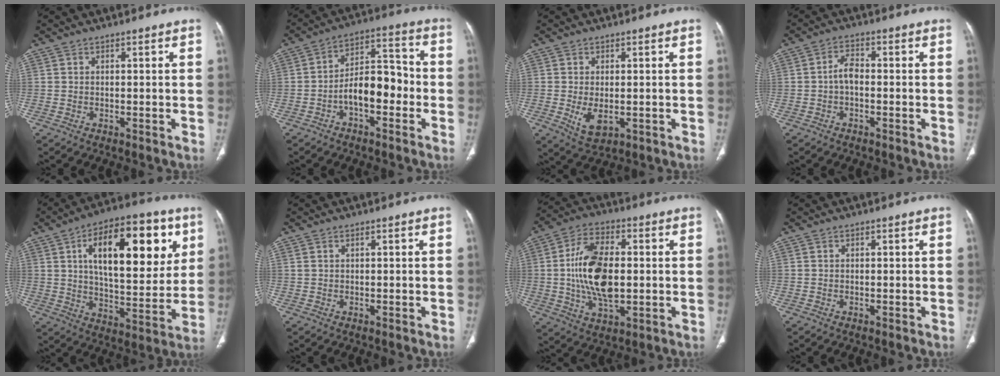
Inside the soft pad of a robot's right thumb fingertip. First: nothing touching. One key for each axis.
{"total": 10.5, "fx": -3.1, "fy": 5.5, "fz": 8.4, "tx": -0.115, "ty": 0.047, "tz": -0.060}
{"total": 4.6, "fx": -0.8, "fy": 2.5, "fz": 3.8, "tx": -0.065, "ty": -0.012, "tz": -0.002}
{"total": 3.1, "fx": -0.6, "fy": 1.7, "fz": 2.5, "tx": -0.044, "ty": 0.014, "tz": -0.019}
{"total": 24.6, "fx": 8.2, "fy": 11.2, "fz": 20.3, "tx": -0.266, "ty": -0.017, "tz": 0.124}
{"total": 0.6, "fx": 0.5, "fy": 0.1, "fz": 0.4, "tx": -0.012, "ty": 0.006, "tz": 0.014}
{"total": 15.2, "fx": 0.3, "fy": 8.1, "fz": 12.9, "tx": -0.237, "ty": 0.004, "tz": 0.006}
{"total": 0.0}